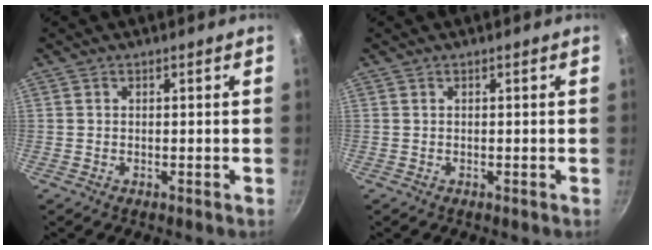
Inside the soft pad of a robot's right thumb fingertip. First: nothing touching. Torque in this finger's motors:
{"motor_torque": [0.04, 0.04, -0.03, -0.01, 0.03]}